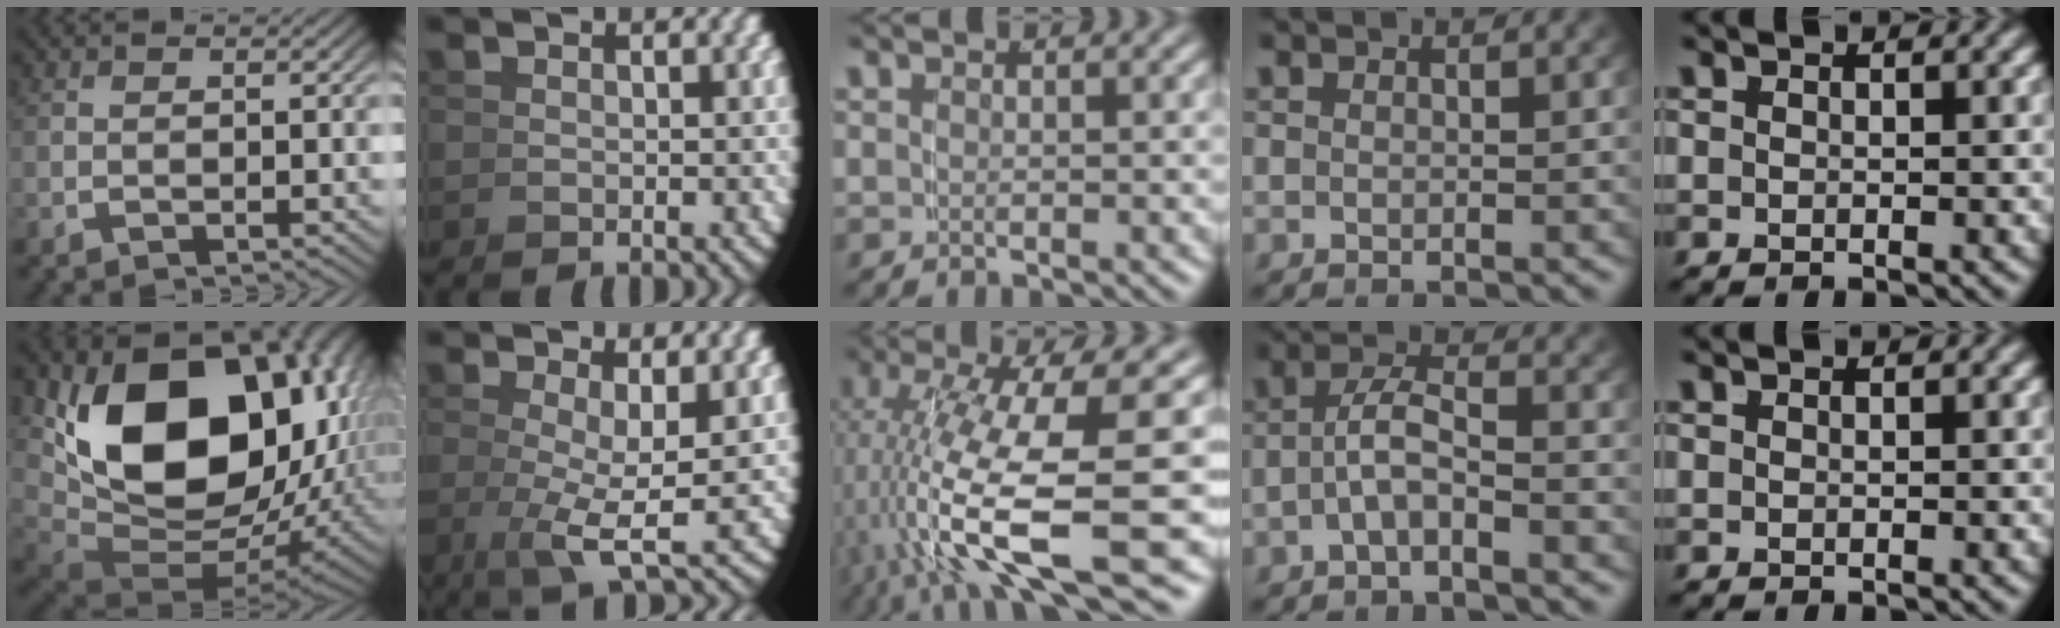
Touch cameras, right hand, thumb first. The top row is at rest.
{"thumb": {"total": 22.1, "force": [0.5, 14.7, 16.5], "torque": [-0.326, -0.071, 0.038]}, "index": {"total": 4.8, "force": [0.2, 1.6, 4.6], "torque": [-0.087, -0.021, 0.011]}, "middle": {"total": 10.4, "force": [-3.2, 3.8, 9.2], "torque": [-0.169, -0.030, -0.029]}, "ring": {"total": 2.9, "force": [-1.3, 1.1, 2.4], "torque": [-0.043, 0.002, -0.028]}}